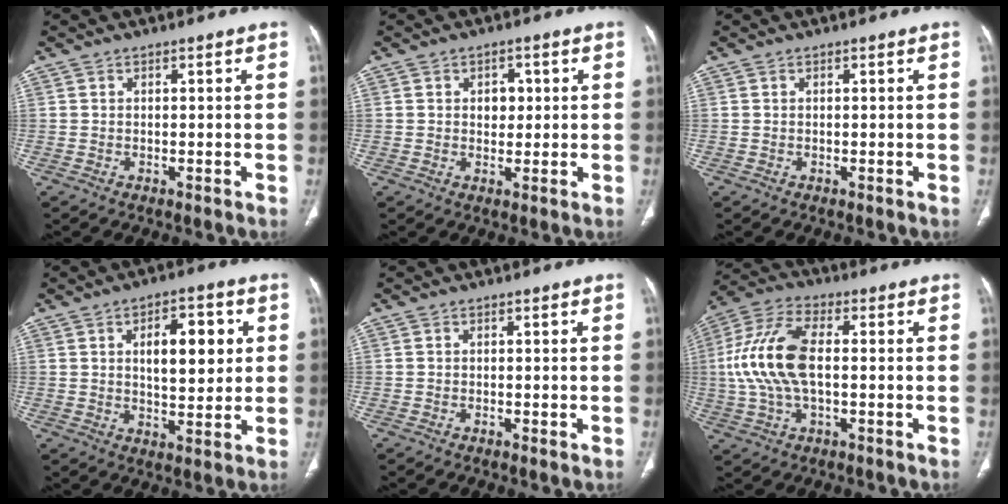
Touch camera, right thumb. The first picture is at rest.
{"total": 3.3, "force": [0.6, 2.5, 2.0], "torque": [-0.010, 0.001, 0.008]}
{"total": 0.0}
{"total": 10.3, "force": [2.5, 4.9, 8.7], "torque": [-0.098, -0.005, 0.038]}
{"total": 0.6, "force": [-0.3, 0.2, 0.4], "torque": [-0.012, -0.001, -0.005]}
{"total": 13.7, "force": [0.1, 6.6, 12.0], "torque": [-0.266, 0.025, -0.001]}